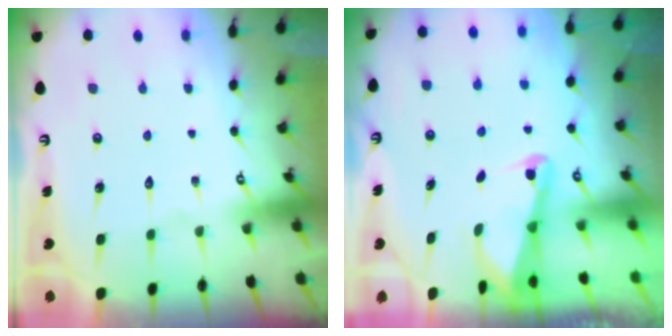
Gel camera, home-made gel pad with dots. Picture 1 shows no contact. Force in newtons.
{"total": 2.2, "press": 2.2, "slide": 0.3}